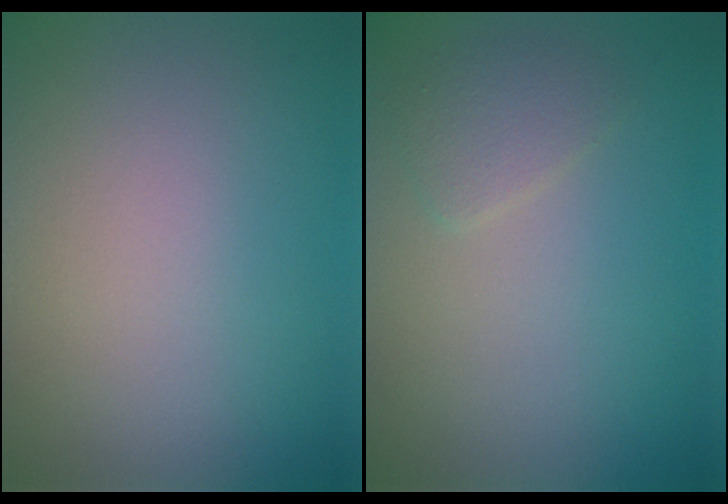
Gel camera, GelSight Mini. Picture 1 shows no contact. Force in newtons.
{"total": 1.5, "press": 1.5, "slide": 0.1}